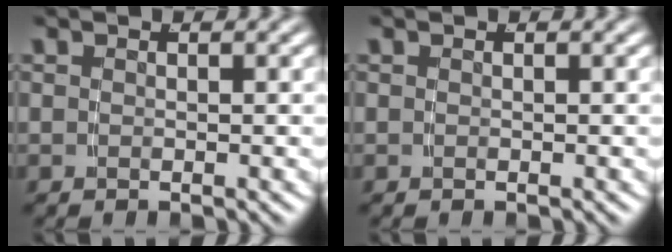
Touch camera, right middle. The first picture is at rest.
{"total": 0.0}